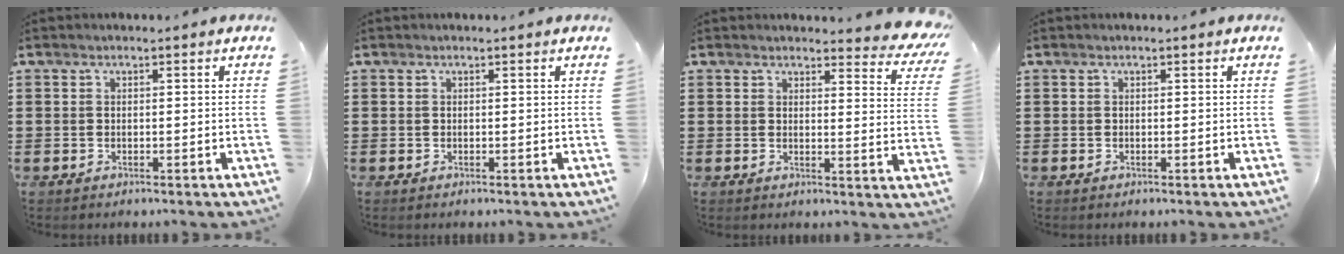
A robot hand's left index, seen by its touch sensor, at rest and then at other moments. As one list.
[{"total": 0.0}, {"total": 4.3, "force": [3.9, 0.5, 1.5], "torque": [-0.029, -0.020, 0.069]}, {"total": 0.0}]